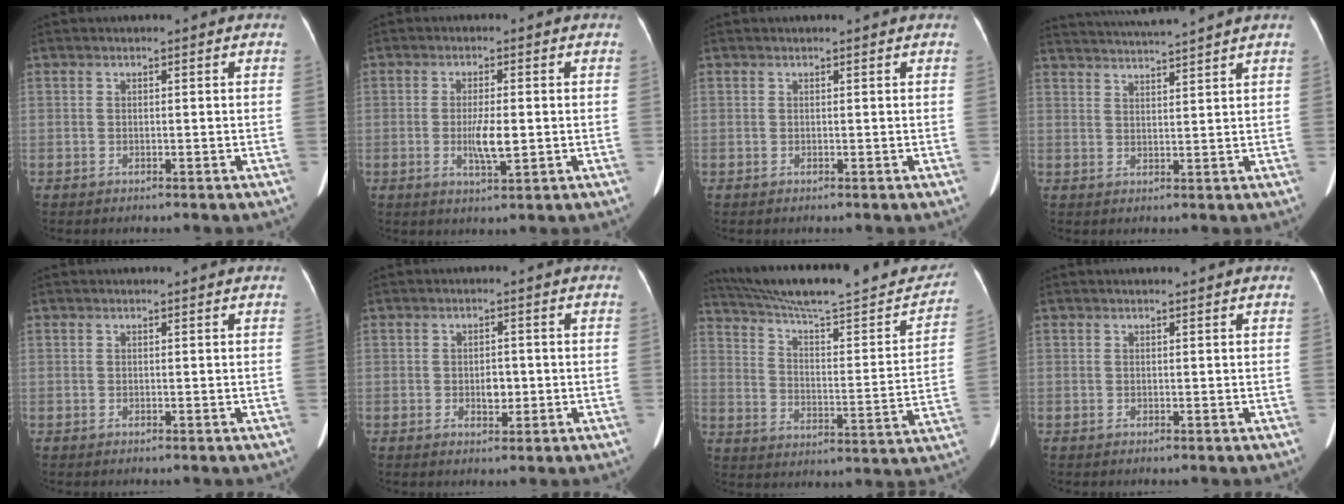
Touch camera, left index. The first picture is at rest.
{"total": 4.5, "force": [-0.6, 0.8, 4.4], "torque": [-0.086, -0.007, -0.010]}
{"total": 1.1, "force": [1.0, 0.0, 0.5], "torque": [-0.007, 0.012, 0.016]}
{"total": 8.8, "force": [8.2, -1.7, 2.8], "torque": [-0.052, 0.014, 0.127]}
{"total": 1.0, "force": [0.9, 0.0, 0.4], "torque": [-0.009, 0.009, 0.013]}
{"total": 2.5, "force": [-0.5, 1.5, 2.0], "torque": [-0.031, 0.000, -0.004]}
{"total": 26.3, "force": [23.5, 3.4, 11.5], "torque": [-0.179, -0.023, 0.324]}
{"total": 1.2, "force": [1.0, 0.0, 0.6], "torque": [-0.007, 0.013, 0.017]}